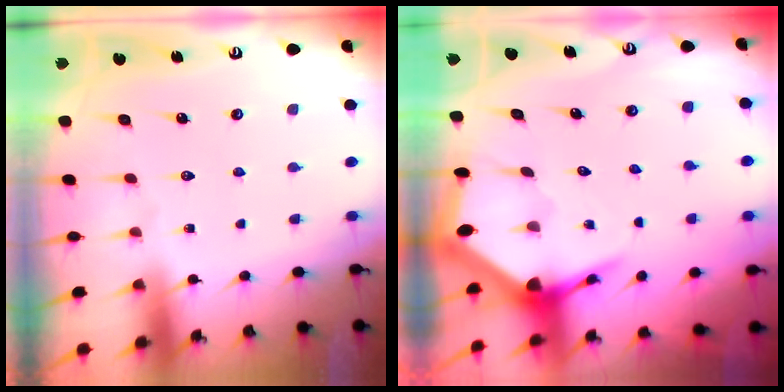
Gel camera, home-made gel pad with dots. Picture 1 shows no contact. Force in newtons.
{"total": 4.4, "press": 4.4, "slide": 0.5}